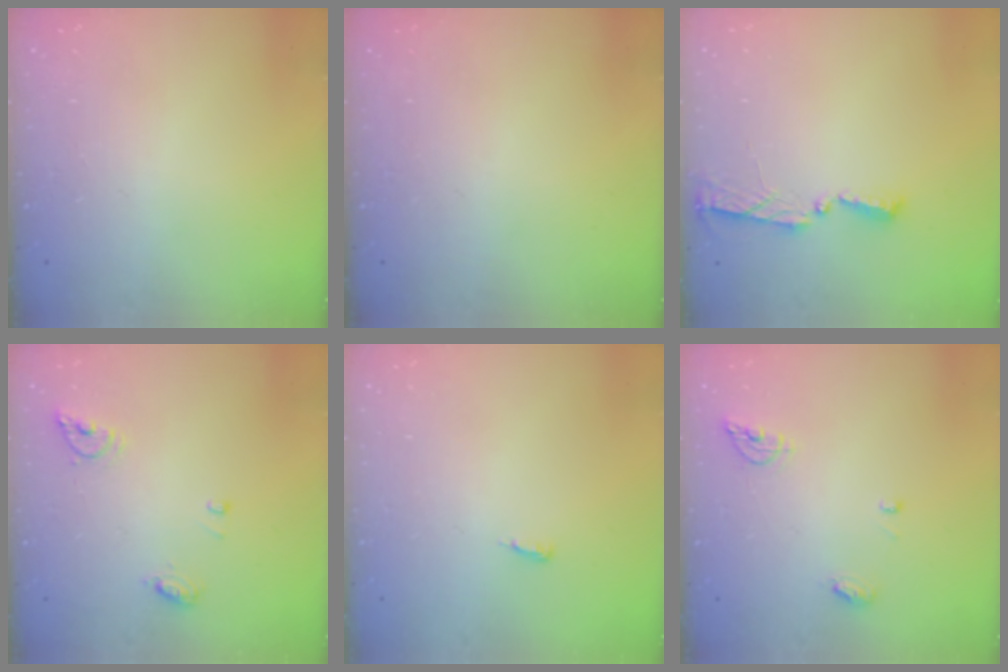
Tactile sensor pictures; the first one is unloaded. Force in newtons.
{"total": 0.0}
{"total": 4.0, "press": 4.0, "slide": 0.5}
{"total": 7.4, "press": 7.3, "slide": 0.9}
{"total": 3.5, "press": 3.5, "slide": 0.3}
{"total": 6.7, "press": 6.7, "slide": 0.3}